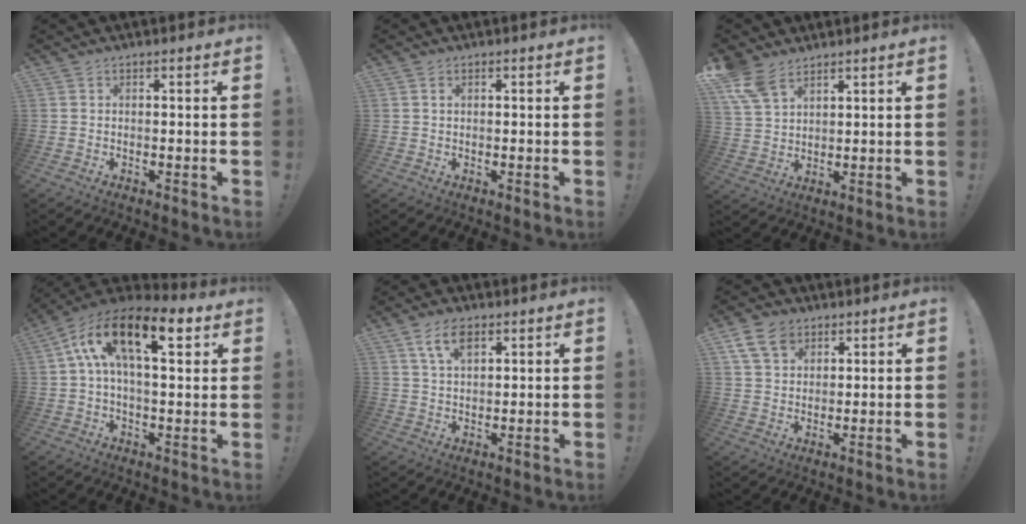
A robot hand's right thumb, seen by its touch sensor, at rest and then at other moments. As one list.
[{"total": 0.8, "force": [0.3, 0.6, 0.5], "torque": [-0.010, 0.002, 0.006]}, {"total": 9.0, "force": [6.2, 4.8, 4.3], "torque": [-0.091, -0.022, 0.126]}, {"total": 16.6, "force": [6.2, 7.4, 13.5], "torque": [-0.227, -0.010, 0.100]}, {"total": 7.2, "force": [3.8, 3.7, 5.0], "torque": [-0.089, -0.005, 0.069]}, {"total": 8.9, "force": [4.9, 6.3, 3.9], "torque": [-0.067, -0.015, 0.097]}]